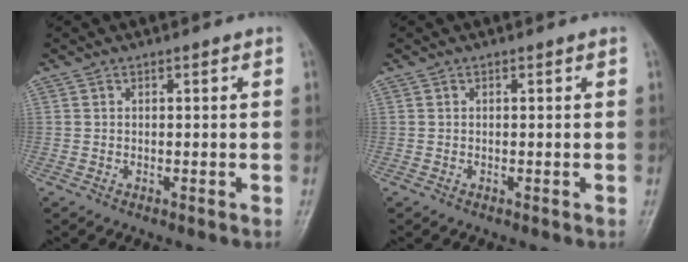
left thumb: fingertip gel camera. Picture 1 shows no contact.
{"total": 0.0}